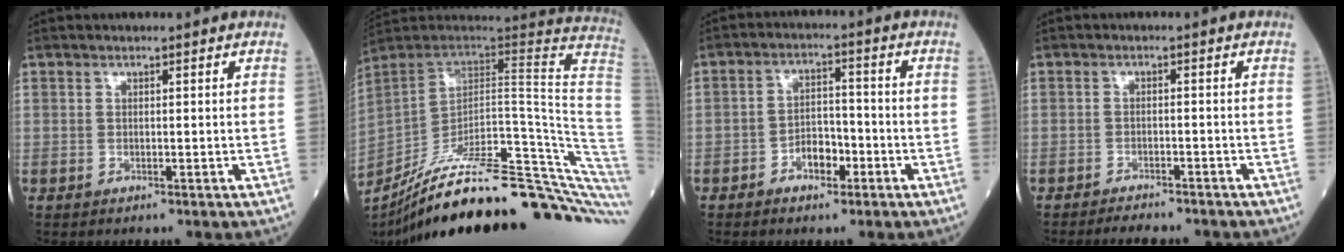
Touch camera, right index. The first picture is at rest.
{"total": 36.1, "force": [-29.2, 1.7, 21.3], "torque": [-0.183, -0.039, -0.407]}
{"total": 4.6, "force": [-2.4, 2.5, 2.9], "torque": [-0.050, 0.014, -0.045]}
{"total": 4.8, "force": [-4.5, 0.8, 1.4], "torque": [-0.018, -0.007, -0.067]}